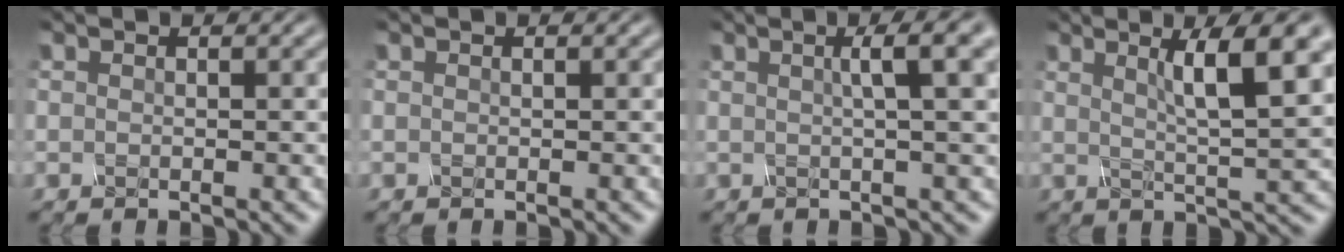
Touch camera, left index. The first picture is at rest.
{"total": 0.0}
{"total": 5.2, "force": [1.6, 1.3, 4.8], "torque": [-0.045, 0.022, 0.014]}
{"total": 6.6, "force": [2.3, 1.2, 6.1], "torque": [-0.082, 0.005, 0.044]}